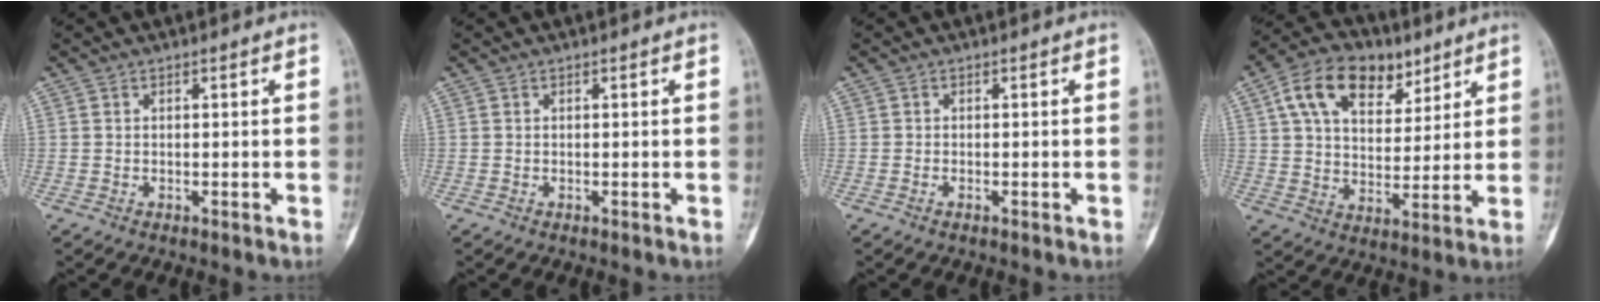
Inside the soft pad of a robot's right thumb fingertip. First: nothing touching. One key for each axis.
{"total": 0.0}
{"total": 0.5, "fx": -0.3, "fy": 0.2, "fz": 0.4, "tx": -0.008, "ty": 0.001, "tz": -0.005}
{"total": 16.2, "fx": 8.1, "fy": 10.0, "fz": 9.8, "tx": -0.131, "ty": -0.012, "tz": 0.139}